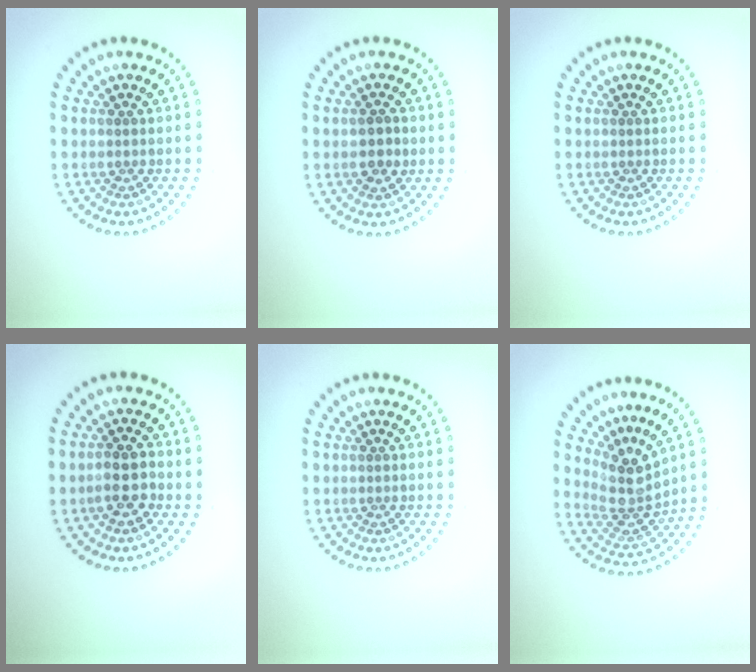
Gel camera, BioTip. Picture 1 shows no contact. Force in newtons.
{"total": 1.6, "press": 1.6, "slide": 0.1}
{"total": 0.0}
{"total": 2.7, "press": 2.6, "slide": 0.7}
{"total": 0.0}
{"total": 4.0, "press": 2.8, "slide": 2.8}